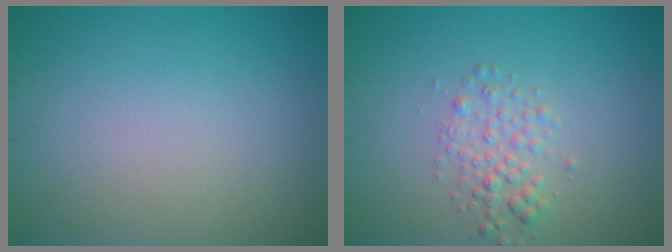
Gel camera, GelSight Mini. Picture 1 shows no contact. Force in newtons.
{"total": 2.1, "press": 2.1, "slide": 0.1}